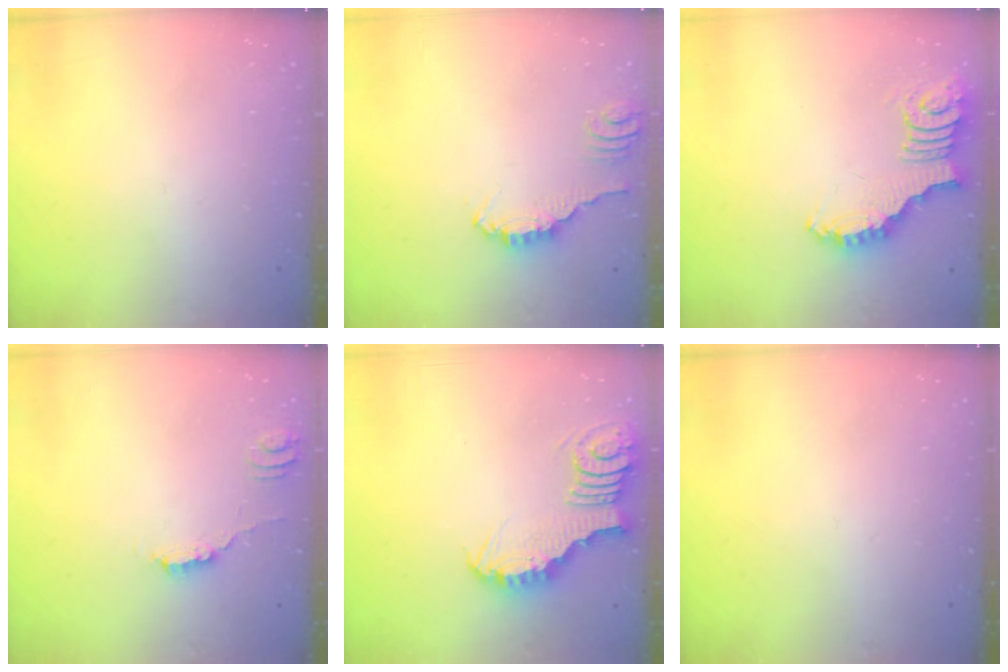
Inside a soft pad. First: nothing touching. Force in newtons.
{"total": 1.4, "press": 1.4, "slide": 0.3}
{"total": 2.4, "press": 2.4, "slide": 0.5}
{"total": 2.9, "press": 2.8, "slide": 0.4}
{"total": 3.6, "press": 3.6, "slide": 0.4}
{"total": 0.0}